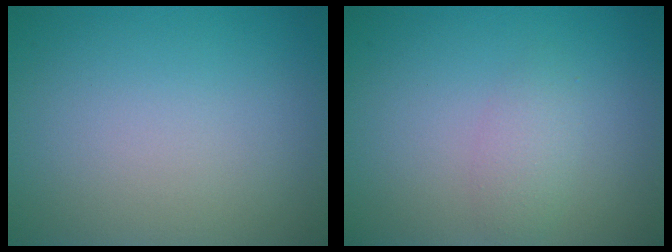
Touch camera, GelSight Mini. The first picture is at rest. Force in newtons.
{"total": 1.6, "press": 1.6, "slide": 0.0}